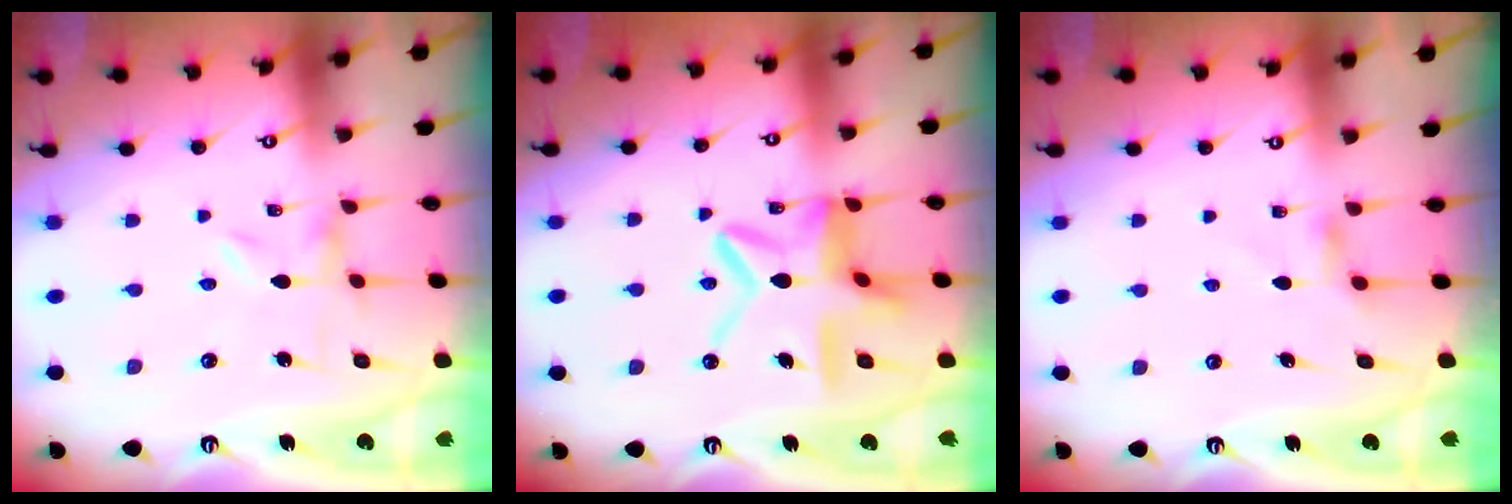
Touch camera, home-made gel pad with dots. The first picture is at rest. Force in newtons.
{"total": 14.0, "press": 14.0, "slide": 1.3}
{"total": 3.3, "press": 3.3, "slide": 0.5}